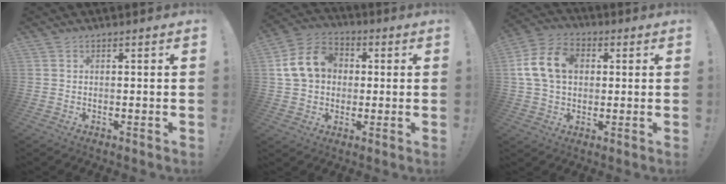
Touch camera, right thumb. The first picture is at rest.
{"total": 14.3, "force": [2.7, 11.8, 7.6], "torque": [-0.132, 0.012, 0.060]}
{"total": 14.4, "force": [2.8, 10.8, 9.1], "torque": [-0.164, 0.005, 0.054]}